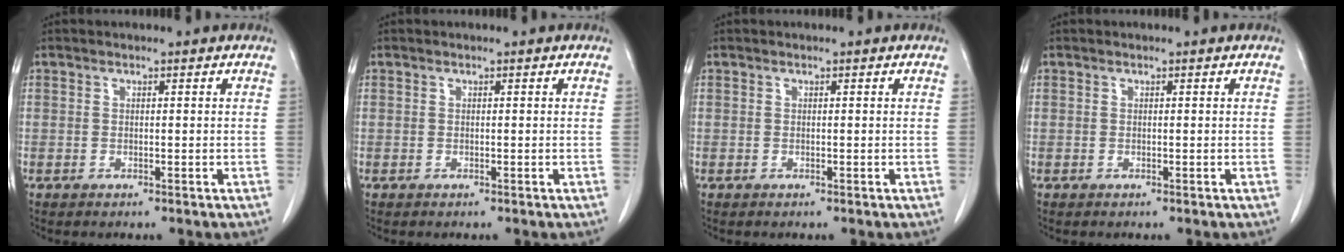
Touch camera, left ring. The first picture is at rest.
{"total": 0.0}
{"total": 0.0}
{"total": 0.0}